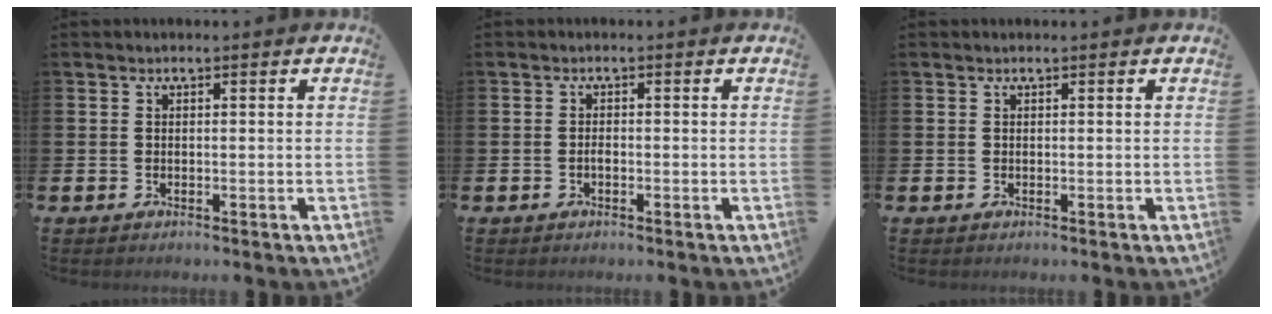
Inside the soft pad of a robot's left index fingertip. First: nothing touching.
{"total": 0.9, "force": [-0.4, 0.4, 0.7], "torque": [-0.012, -0.003, -0.008]}
{"total": 0.0}